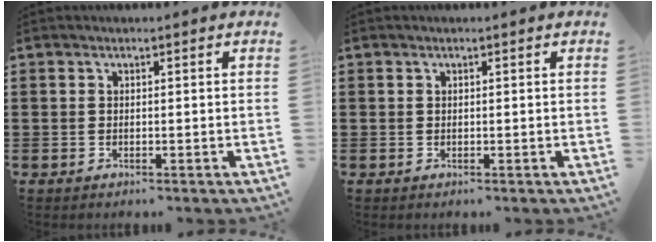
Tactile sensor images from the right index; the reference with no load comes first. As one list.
[{"total": 0.0}]